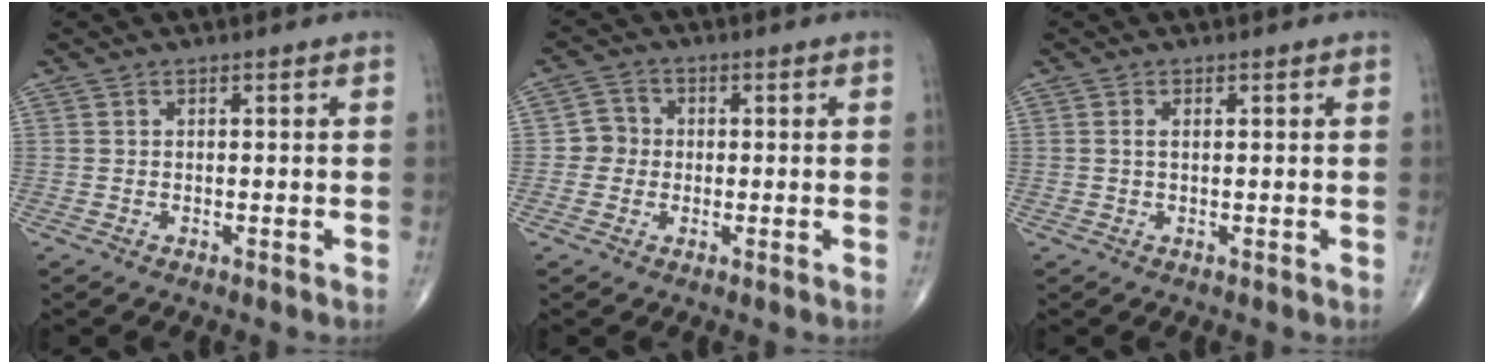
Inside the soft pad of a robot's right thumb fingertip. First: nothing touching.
{"total": 4.0, "force": [-0.3, 3.8, 1.0], "torque": [0.006, 0.009, -0.015]}
{"total": 1.1, "force": [0.2, 0.5, 0.9], "torque": [-0.024, 0.005, 0.005]}